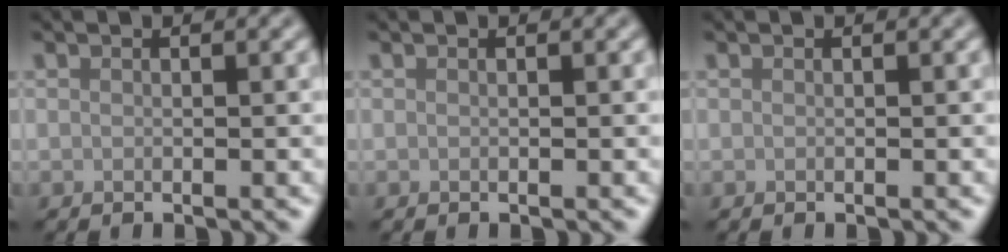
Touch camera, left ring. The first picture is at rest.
{"total": 0.0}
{"total": 0.0}